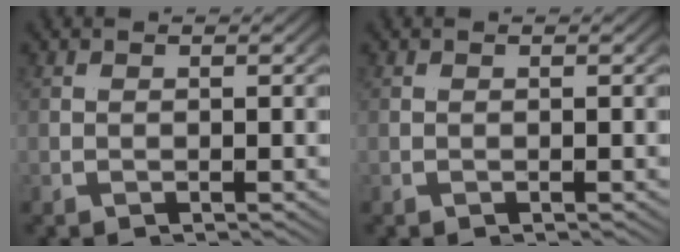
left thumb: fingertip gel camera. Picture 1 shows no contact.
{"total": 0.0}